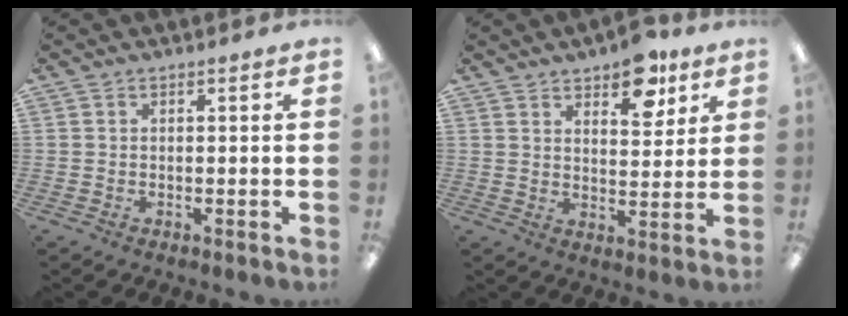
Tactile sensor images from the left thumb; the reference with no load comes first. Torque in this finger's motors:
{"motor_torque": [-0.04, 0.15, -0.05, -0.10, 0.04]}